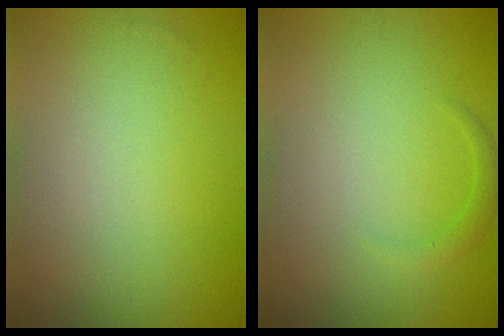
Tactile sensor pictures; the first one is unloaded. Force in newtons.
{"total": 1.1, "press": 1.1, "slide": 0.1}